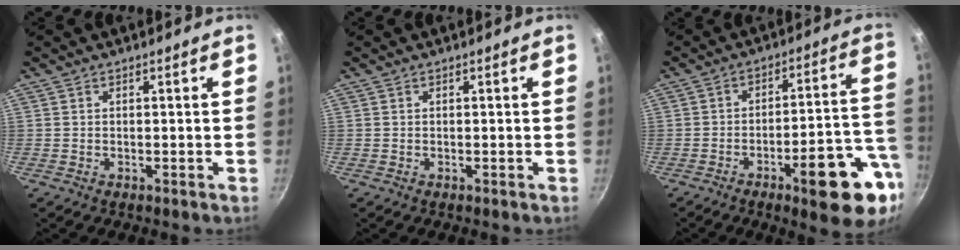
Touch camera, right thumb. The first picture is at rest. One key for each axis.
{"total": 0.0}
{"total": 17.0, "fx": -7.4, "fy": 4.3, "fz": 14.7, "tx": -0.159, "ty": 0.041, "tz": -0.100}